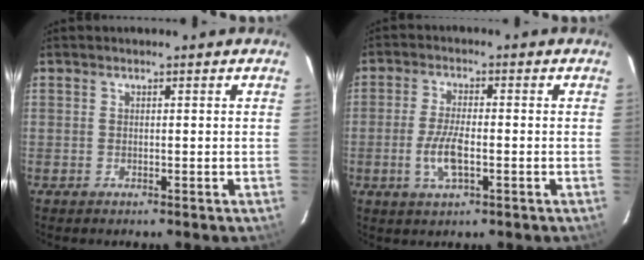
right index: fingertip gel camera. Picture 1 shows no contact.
{"total": 6.2, "force": [-1.8, 2.1, 5.6], "torque": [-0.117, -0.002, -0.034]}